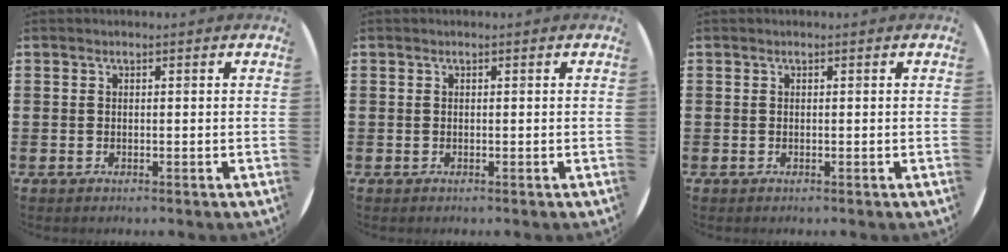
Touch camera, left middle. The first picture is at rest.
{"total": 0.0}
{"total": 0.0}